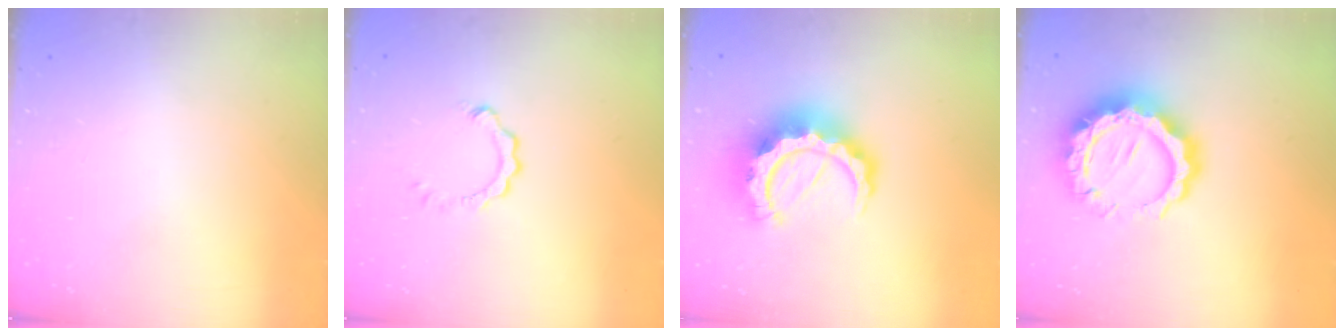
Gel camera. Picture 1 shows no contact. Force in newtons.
{"total": 1.0, "press": 1.0, "slide": 0.2}
{"total": 14.0, "press": 13.9, "slide": 1.3}
{"total": 16.7, "press": 16.7, "slide": 1.1}